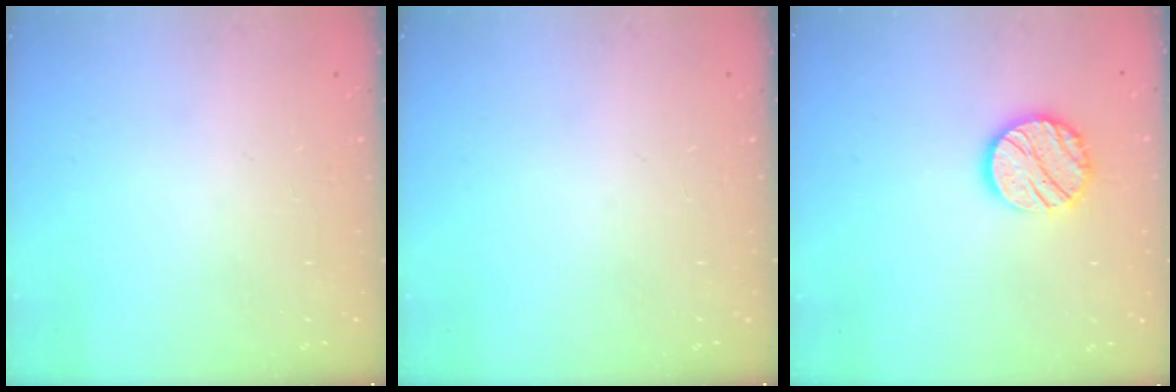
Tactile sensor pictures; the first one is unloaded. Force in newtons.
{"total": 0.0}
{"total": 12.6, "press": 12.6, "slide": 0.5}